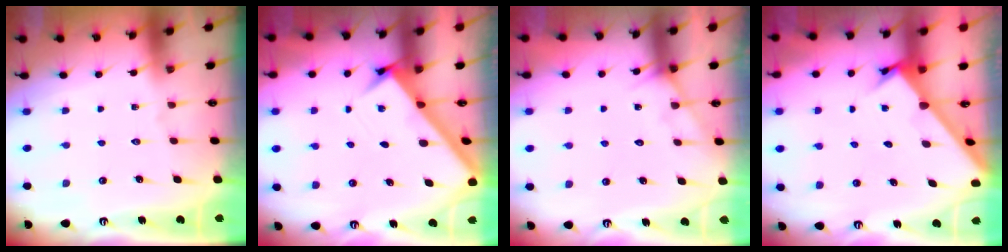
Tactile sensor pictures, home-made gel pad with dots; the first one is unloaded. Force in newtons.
{"total": 3.1, "press": 3.0, "slide": 0.4}
{"total": 5.4, "press": 5.4, "slide": 0.3}
{"total": 2.1, "press": 2.1, "slide": 0.2}